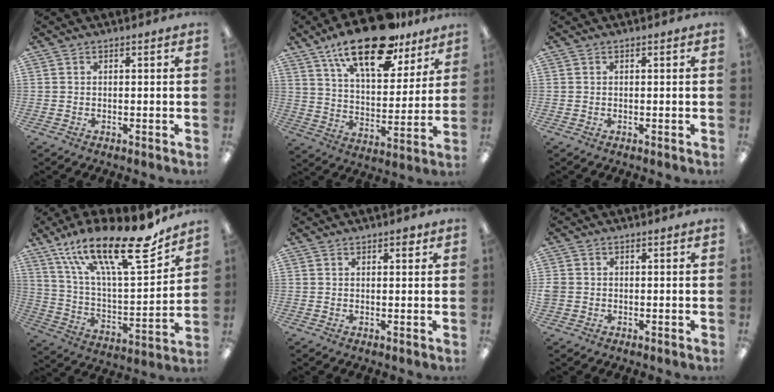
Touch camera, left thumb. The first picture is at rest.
{"total": 20.5, "force": [14.3, 8.4, 12.1], "torque": [-0.199, -0.073, 0.243]}
{"total": 0.0}
{"total": 25.3, "force": [17.4, 6.7, 17.0], "torque": [-0.279, -0.103, 0.290]}
{"total": 1.8, "force": [1.2, 0.8, 1.1], "torque": [-0.006, -0.005, 0.018]}
{"total": 1.9, "force": [-0.2, 1.8, 0.5], "torque": [-0.008, 0.004, -0.005]}